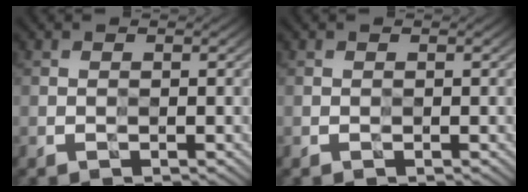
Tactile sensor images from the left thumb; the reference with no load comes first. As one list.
[{"total": 0.0}]